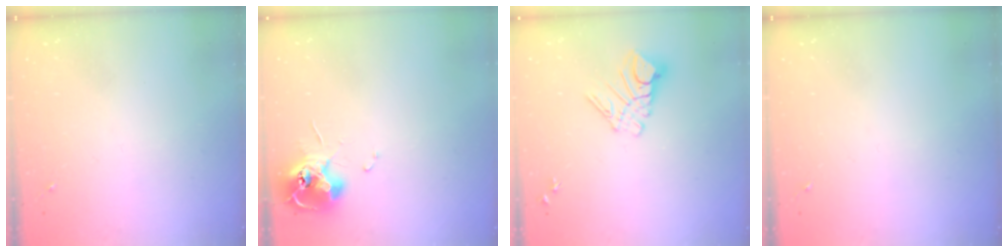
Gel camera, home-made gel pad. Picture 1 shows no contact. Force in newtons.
{"total": 11.7, "press": 11.7, "slide": 0.9}
{"total": 9.6, "press": 9.6, "slide": 1.0}
{"total": 0.0}